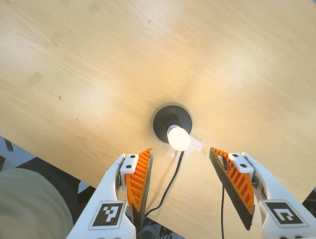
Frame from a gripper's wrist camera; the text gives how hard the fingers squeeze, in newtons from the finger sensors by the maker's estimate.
{"total": 0.0}